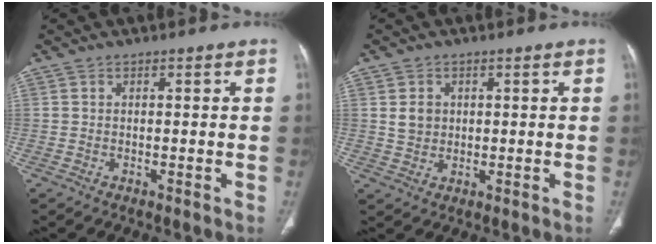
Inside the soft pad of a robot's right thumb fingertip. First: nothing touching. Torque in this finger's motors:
{"motor_torque": [0.52, 0.65, -0.06, -0.65, -0.08]}